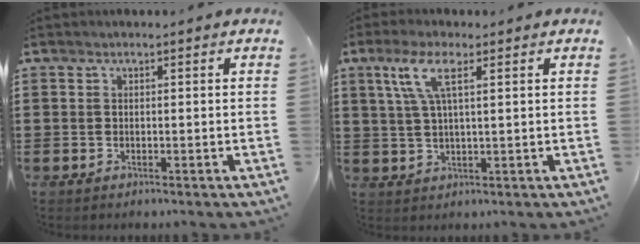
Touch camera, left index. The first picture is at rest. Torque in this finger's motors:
{"motor_torque": [1.13, 1.01, 0.52, 0.09]}